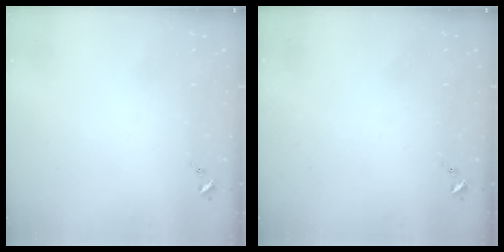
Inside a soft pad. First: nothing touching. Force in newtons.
{"total": 0.0}